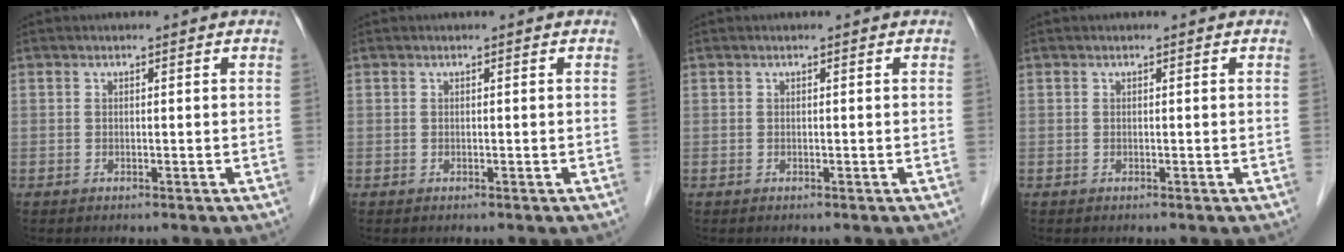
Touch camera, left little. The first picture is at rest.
{"total": 0.0}
{"total": 0.0}
{"total": 0.0}